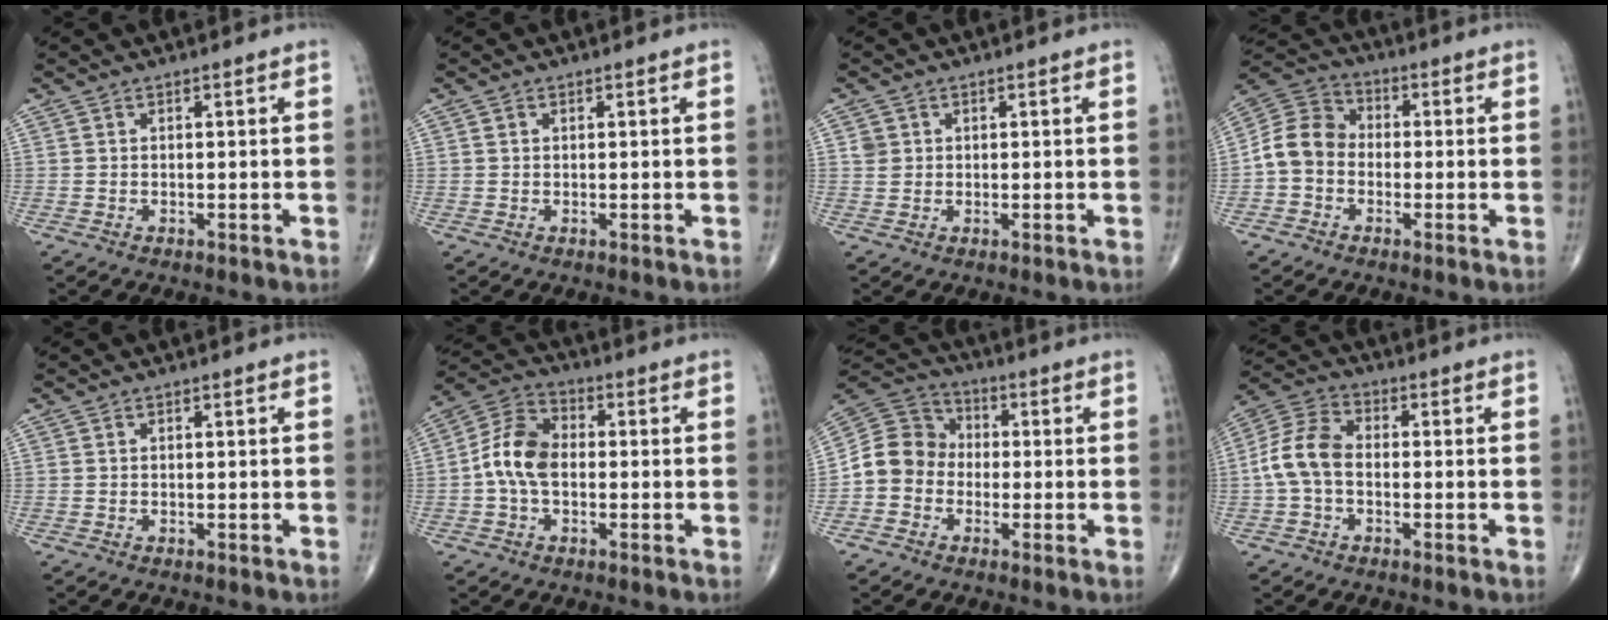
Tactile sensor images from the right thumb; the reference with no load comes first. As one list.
[{"total": 0.7, "force": [0.3, 0.6, 0.3], "torque": [-0.004, 0.000, 0.005]}, {"total": 2.1, "force": [0.6, 1.9, 0.6], "torque": [-0.001, -0.002, 0.011]}, {"total": 8.7, "force": [-1.5, 7.1, 4.8], "torque": [-0.078, 0.032, -0.043]}, {"total": 0.0}, {"total": 9.2, "force": [-0.8, 5.9, 7.0], "torque": [-0.131, 0.029, -0.027]}, {"total": 9.3, "force": [-1.8, 8.2, 3.9], "torque": [-0.054, 0.039, -0.046]}, {"total": 8.7, "force": [-1.0, 5.6, 6.5], "torque": [-0.131, 0.027, -0.032]}]